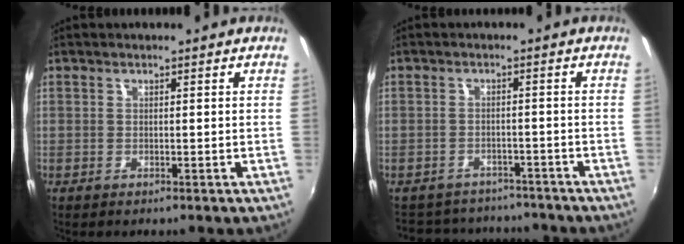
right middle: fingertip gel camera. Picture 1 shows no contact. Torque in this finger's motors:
{"motor_torque": [0.09, -0.78, -0.31, -0.15]}